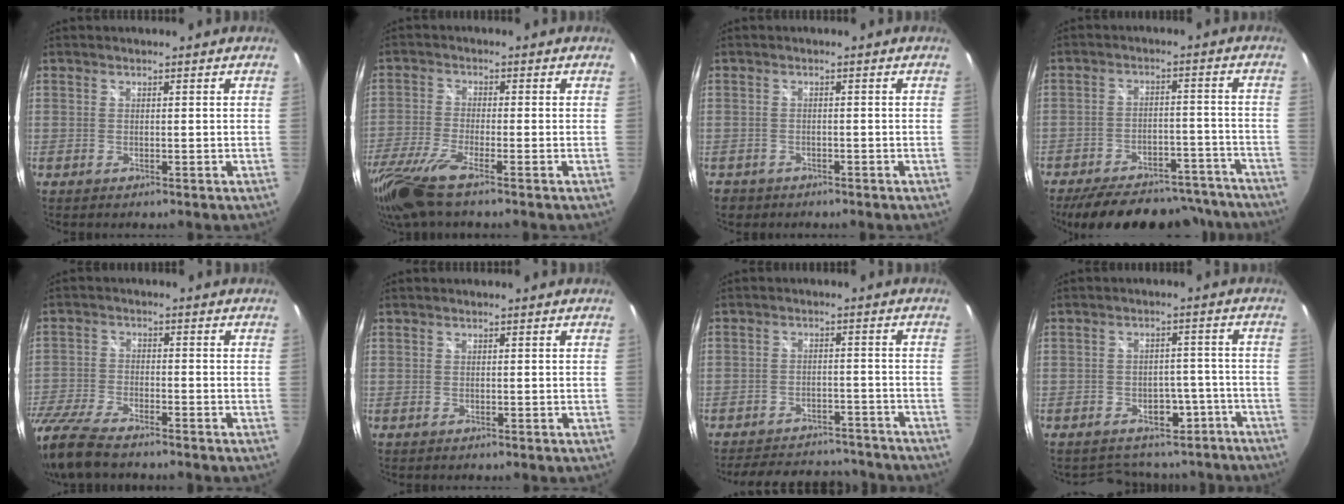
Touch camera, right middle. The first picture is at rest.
{"total": 10.3, "force": [-7.6, 0.6, 6.8], "torque": [-0.157, -0.044, -0.145]}
{"total": 3.2, "force": [-2.1, 2.3, 0.6], "torque": [-0.025, -0.005, -0.033]}
{"total": 24.1, "force": [-20.8, 8.3, 8.9], "torque": [-0.175, 0.020, -0.258]}
{"total": 13.8, "force": [-11.2, 4.1, 7.1], "torque": [-0.178, -0.034, -0.216]}
{"total": 0.0}
{"total": 17.4, "force": [-15.1, 6.3, 5.8], "torque": [-0.128, 0.033, -0.186]}
{"total": 12.1, "force": [-9.4, 7.3, 2.3], "torque": [-0.037, 0.046, -0.096]}